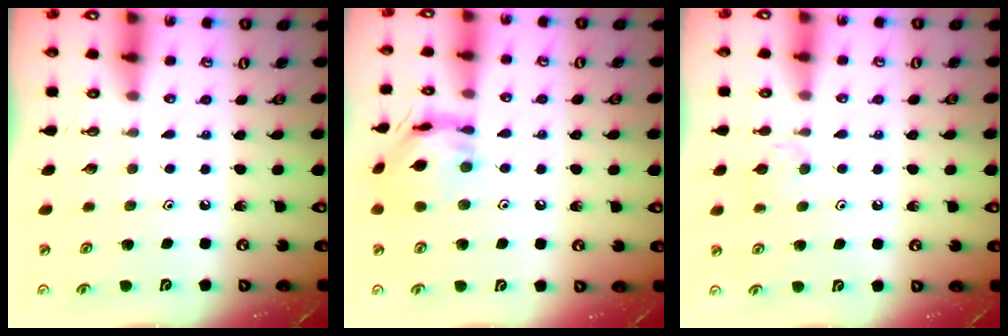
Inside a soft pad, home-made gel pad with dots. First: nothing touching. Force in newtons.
{"total": 12.9, "press": 12.9, "slide": 1.1}
{"total": 4.6, "press": 4.5, "slide": 0.9}